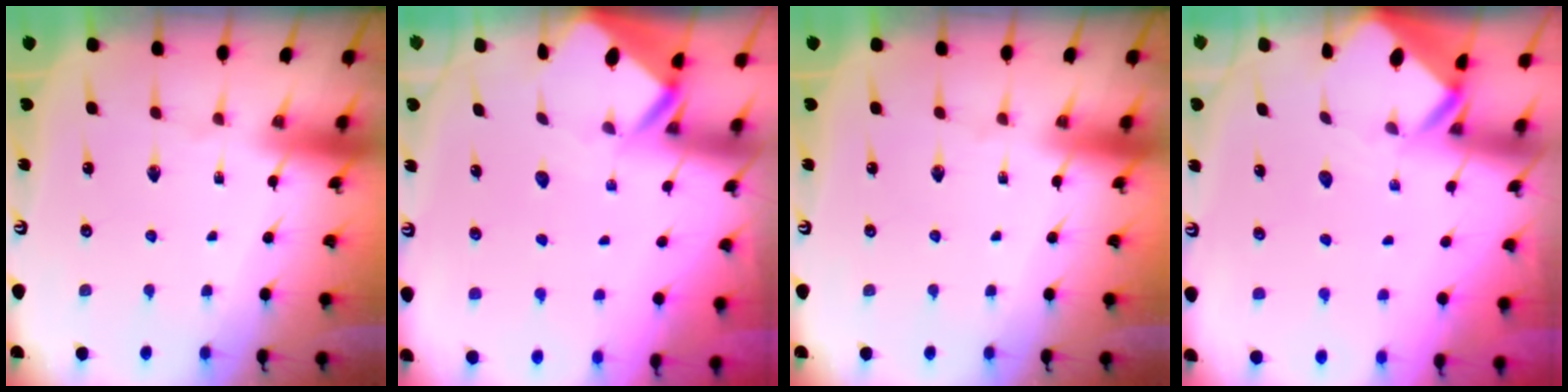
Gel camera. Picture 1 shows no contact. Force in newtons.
{"total": 3.2, "press": 3.2, "slide": 0.3}
{"total": 0.0}
{"total": 3.0, "press": 3.0, "slide": 0.2}